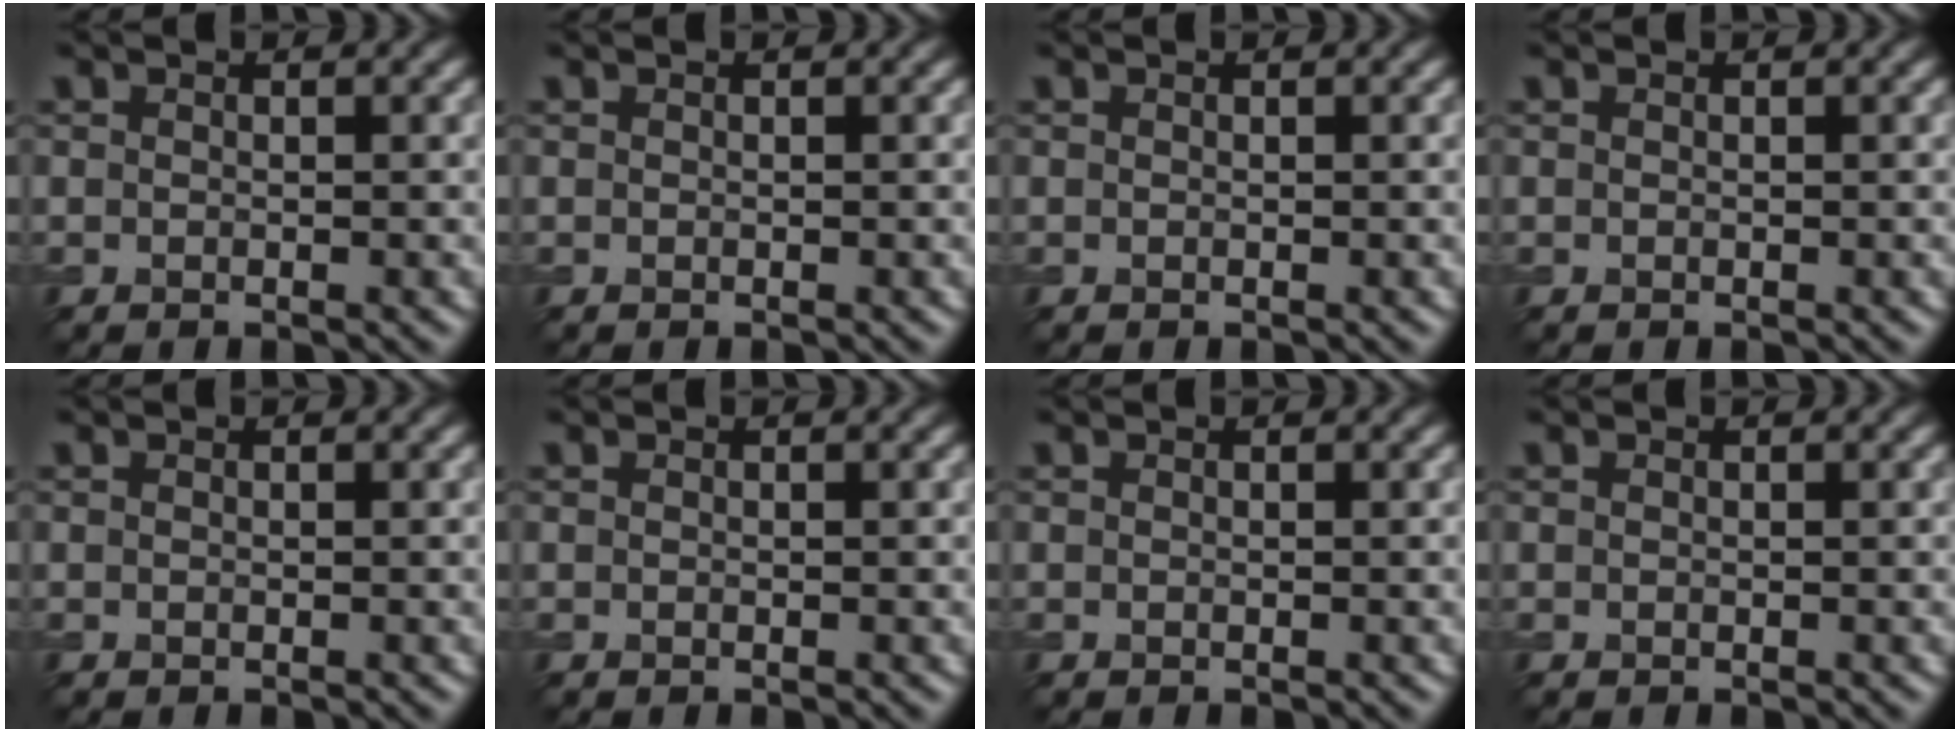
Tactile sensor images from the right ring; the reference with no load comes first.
{"total": 0.0}
{"total": 0.0}
{"total": 0.0}
{"total": 0.0}
{"total": 0.0}
{"total": 0.0}
{"total": 0.0}